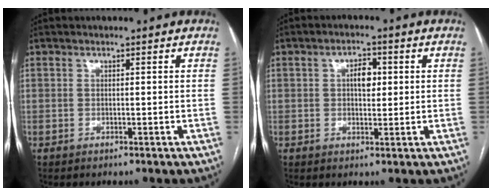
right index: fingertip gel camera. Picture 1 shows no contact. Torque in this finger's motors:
{"motor_torque": [0.56, 0.10, 0.08, 0.05]}